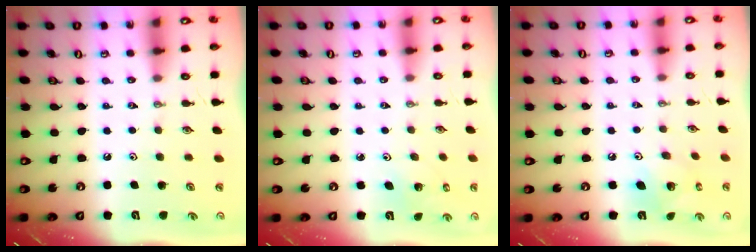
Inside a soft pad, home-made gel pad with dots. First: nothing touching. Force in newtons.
{"total": 2.1, "press": 2.1, "slide": 0.1}
{"total": 8.3, "press": 8.3, "slide": 0.3}